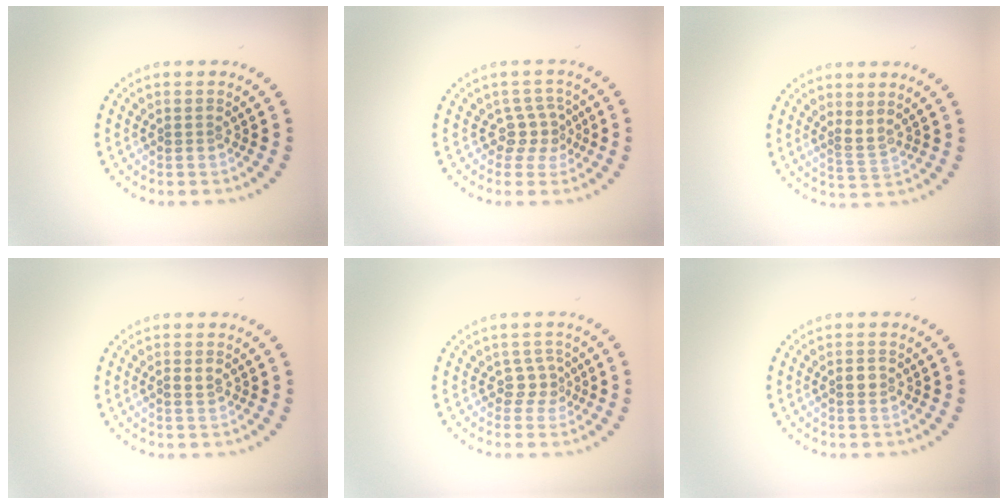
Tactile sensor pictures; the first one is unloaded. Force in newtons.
{"total": 2.2, "press": 1.6, "slide": 1.5}
{"total": 1.6, "press": 1.1, "slide": 1.1}
{"total": 1.0, "press": 1.0, "slide": 0.4}
{"total": 1.8, "press": 1.3, "slide": 1.2}
{"total": 1.4, "press": 1.4, "slide": 0.2}